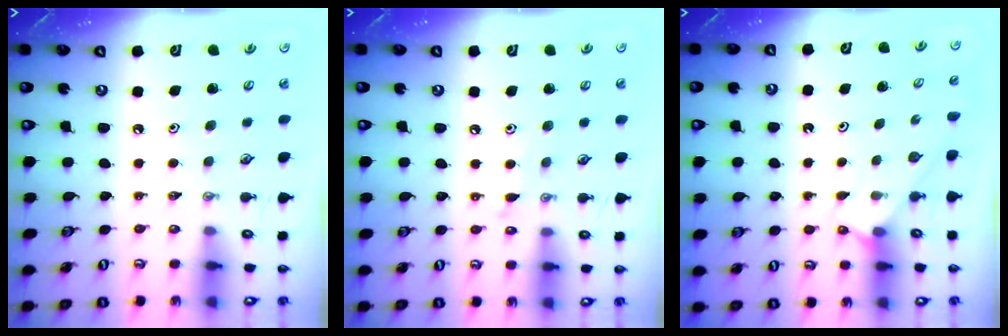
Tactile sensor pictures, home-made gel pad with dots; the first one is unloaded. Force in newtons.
{"total": 6.3, "press": 6.2, "slide": 0.7}
{"total": 2.1, "press": 2.1, "slide": 0.3}